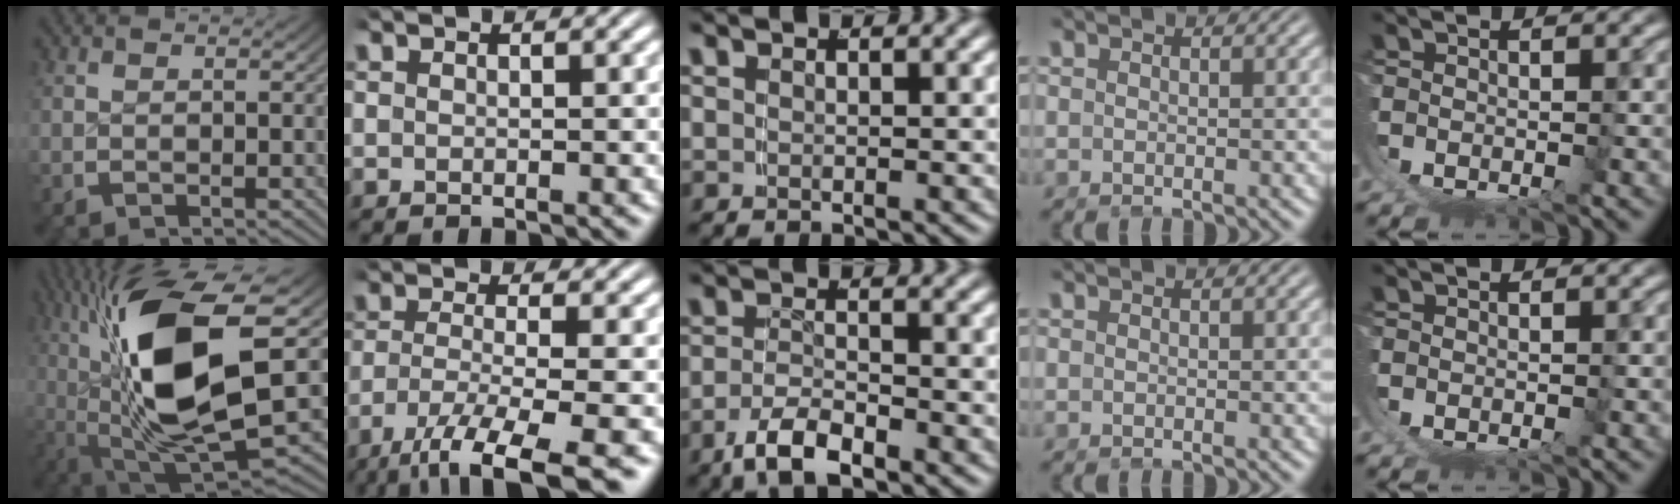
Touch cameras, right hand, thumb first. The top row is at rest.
{"thumb": {"total": 21.5, "force": [0.0, 10.9, 18.5], "torque": [-0.363, -0.038, 0.028]}, "index": {"total": 9.4, "force": [-5.9, 3.1, 6.6], "torque": [-0.116, -0.048, -0.066]}, "middle": {"total": 3.7, "force": [-2.5, 1.0, 2.5], "torque": [-0.046, -0.007, -0.040]}}